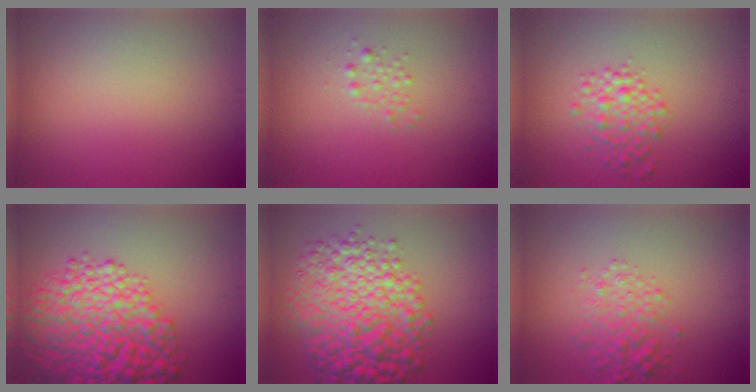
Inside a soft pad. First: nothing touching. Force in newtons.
{"total": 1.1, "press": 1.1, "slide": 0.0}
{"total": 2.7, "press": 2.7, "slide": 0.1}
{"total": 10.2, "press": 10.2, "slide": 0.4}
{"total": 9.7, "press": 9.7, "slide": 0.1}
{"total": 2.9, "press": 2.9, "slide": 0.1}